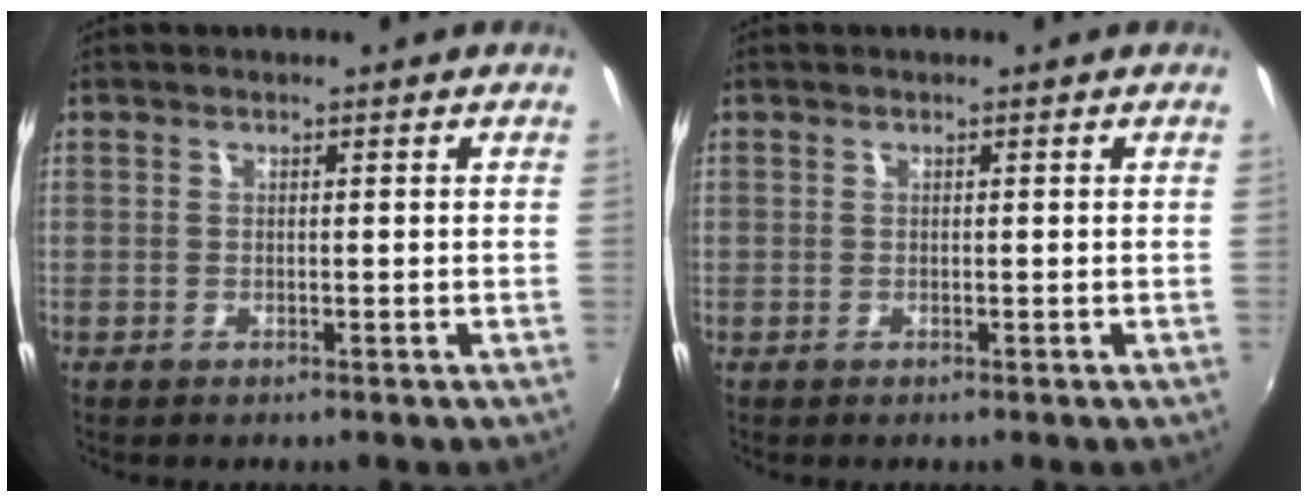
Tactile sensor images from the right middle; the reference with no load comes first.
{"total": 0.0}